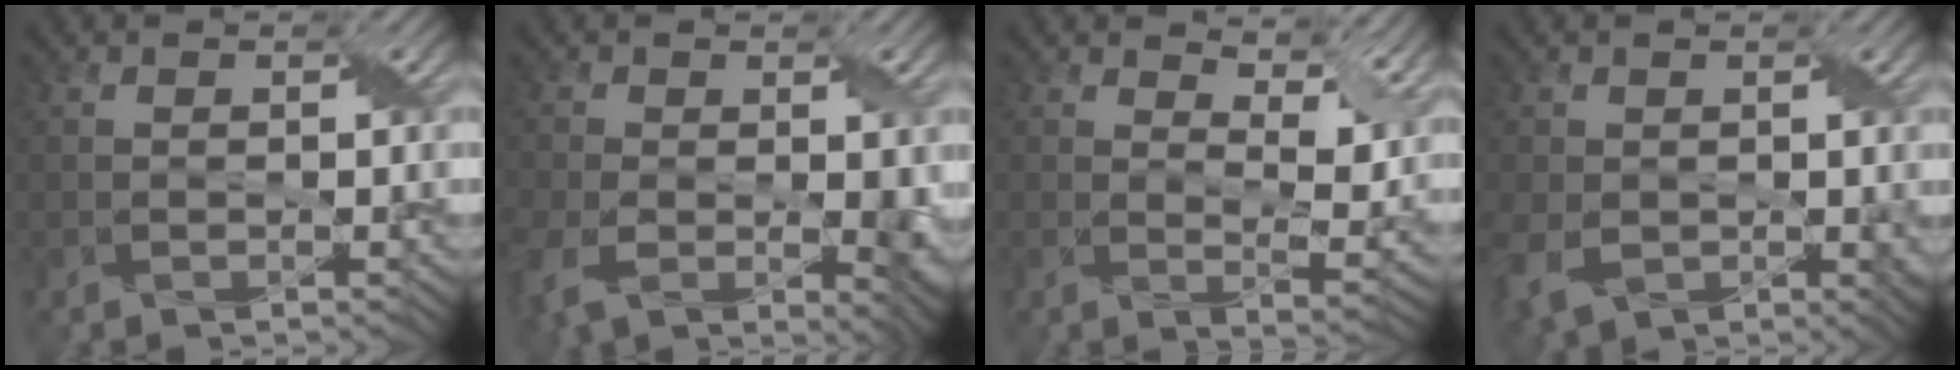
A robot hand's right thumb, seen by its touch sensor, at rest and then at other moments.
{"total": 8.7, "force": [-2.1, 5.4, 6.5], "torque": [-0.150, -0.035, -0.027]}
{"total": 8.4, "force": [5.7, 3.4, 5.3], "torque": [-0.101, -0.003, 0.088]}
{"total": 6.6, "force": [-0.7, 5.2, 3.9], "torque": [-0.102, -0.028, -0.007]}